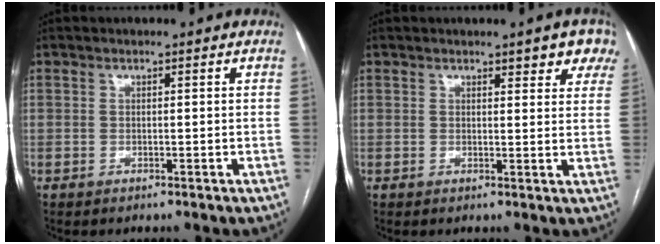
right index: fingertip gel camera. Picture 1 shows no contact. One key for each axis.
{"total": 5.2, "fx": 3.9, "fy": 1.6, "fz": 3.1, "tx": -0.024, "ty": 0.000, "tz": 0.032}